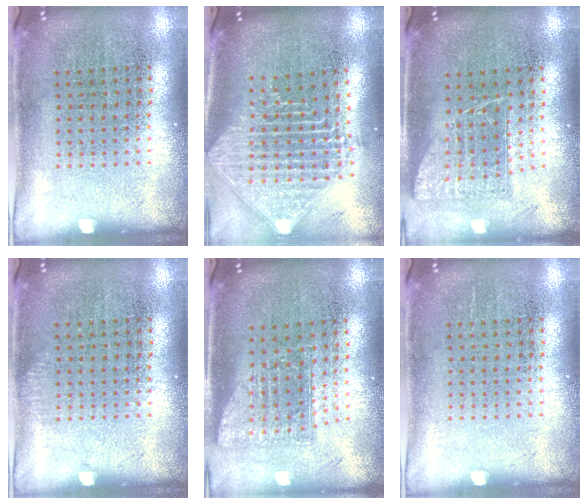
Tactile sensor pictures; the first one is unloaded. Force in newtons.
{"total": 2.4, "press": 1.9, "slide": 1.5}
{"total": 1.1, "press": 0.9, "slide": 0.6}
{"total": 0.6, "press": 0.6, "slide": 0.2}
{"total": 1.6, "press": 1.2, "slide": 1.1}
{"total": 0.0}